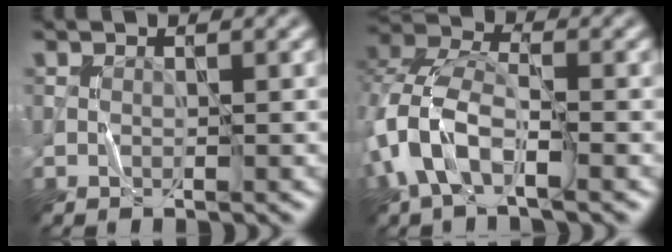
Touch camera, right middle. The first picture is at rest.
{"total": 7.3, "force": [-2.7, 4.0, 5.4], "torque": [-0.130, 0.008, -0.065]}